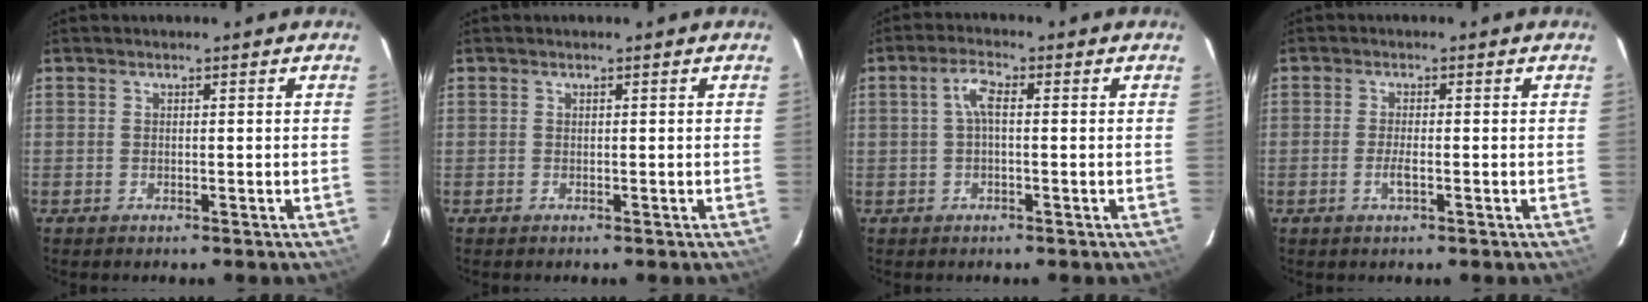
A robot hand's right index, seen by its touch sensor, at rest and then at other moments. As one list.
[{"total": 0.0}, {"total": 3.1, "force": [0.2, 1.0, 3.0], "torque": [-0.061, 0.009, 0.004]}, {"total": 2.3, "force": [-0.9, 0.4, 2.1], "torque": [-0.042, -0.002, -0.016]}]